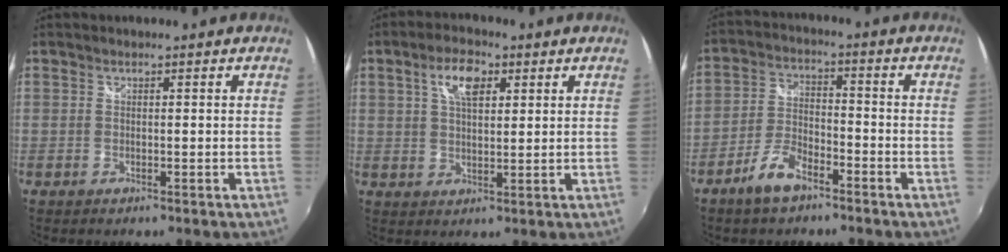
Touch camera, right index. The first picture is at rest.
{"total": 6.4, "force": [2.8, 2.9, 5.0], "torque": [-0.090, 0.012, 0.049]}
{"total": 7.3, "force": [-5.2, 2.8, 4.3], "torque": [-0.098, 0.005, -0.098]}